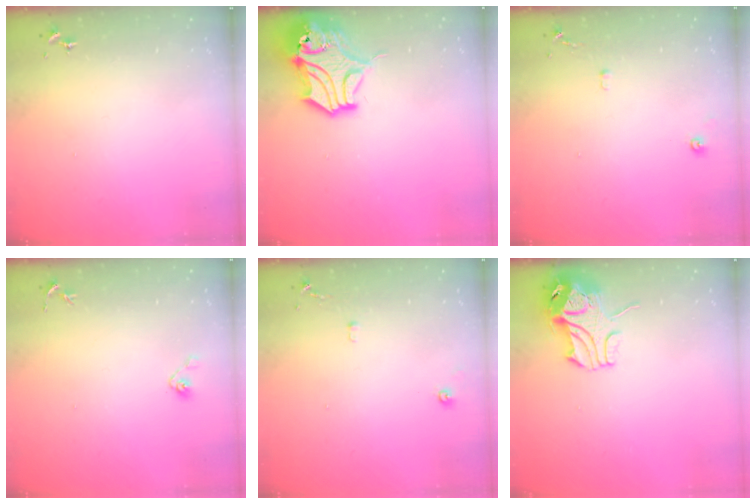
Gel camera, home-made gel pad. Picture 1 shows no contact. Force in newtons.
{"total": 15.4, "press": 15.2, "slide": 2.1}
{"total": 6.4, "press": 6.4, "slide": 0.6}
{"total": 3.7, "press": 3.5, "slide": 1.4}
{"total": 6.4, "press": 6.4, "slide": 0.6}
{"total": 9.8, "press": 9.6, "slide": 1.5}